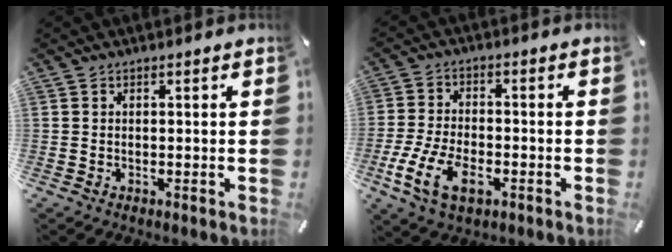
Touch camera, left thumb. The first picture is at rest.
{"total": 11.2, "force": [-4.7, 6.0, 8.2], "torque": [-0.182, 0.003, -0.087]}